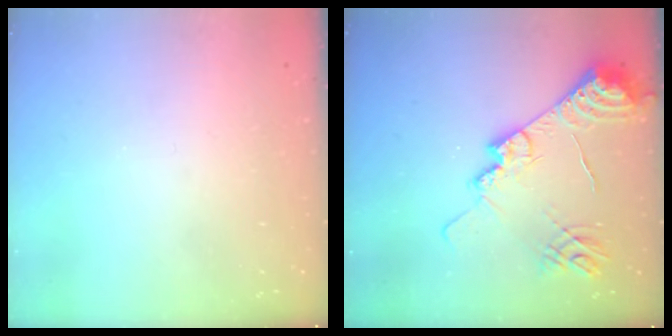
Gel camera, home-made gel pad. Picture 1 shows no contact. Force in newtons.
{"total": 18.3, "press": 18.2, "slide": 2.0}